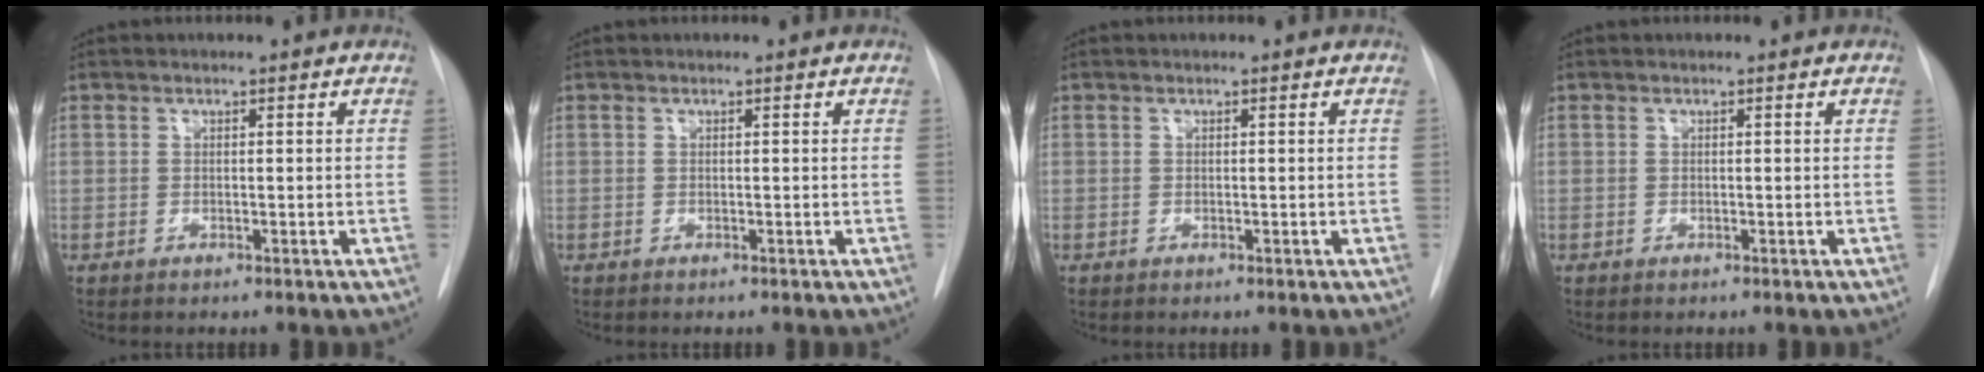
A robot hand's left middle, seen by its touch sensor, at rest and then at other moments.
{"total": 0.0}
{"total": 0.0}
{"total": 0.0}